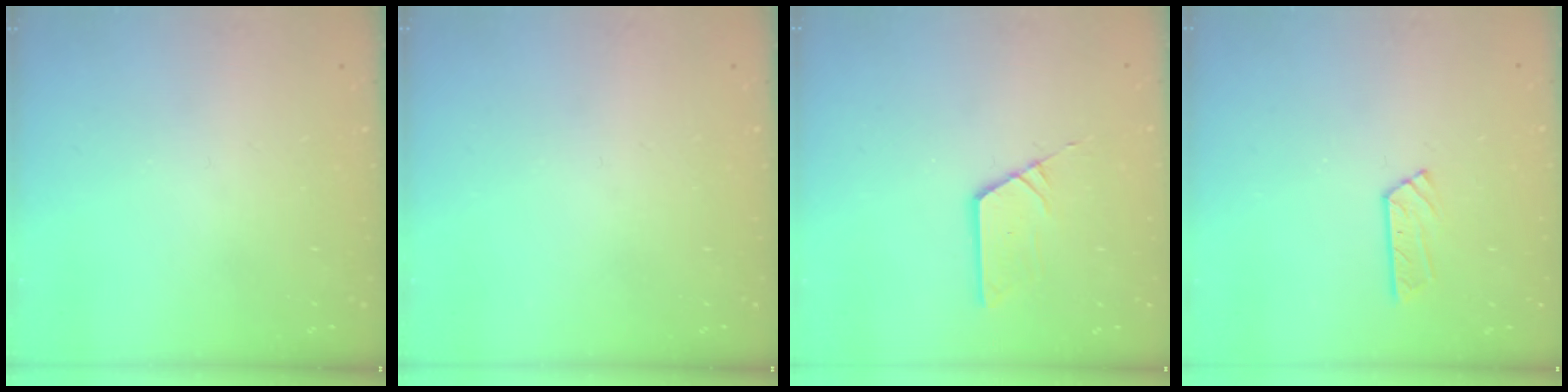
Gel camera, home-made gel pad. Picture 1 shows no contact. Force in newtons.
{"total": 0.0}
{"total": 3.5, "press": 3.5, "slide": 0.3}
{"total": 4.2, "press": 4.2, "slide": 0.4}